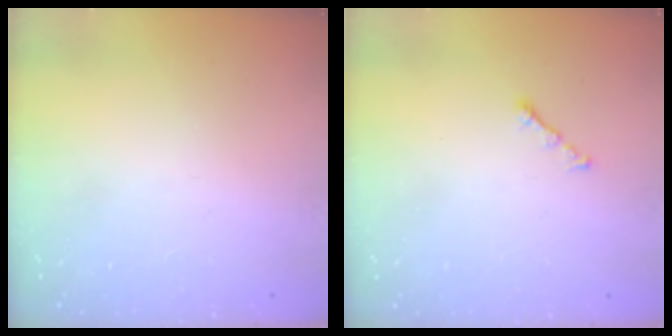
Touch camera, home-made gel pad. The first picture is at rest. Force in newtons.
{"total": 1.2, "press": 1.1, "slide": 0.5}